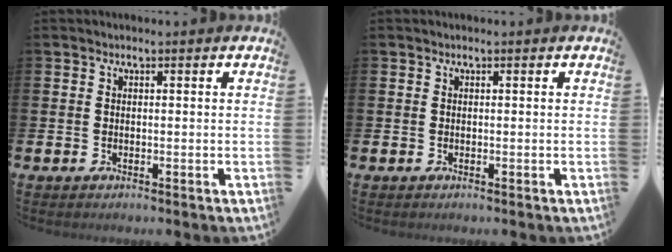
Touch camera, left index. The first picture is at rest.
{"total": 0.0}